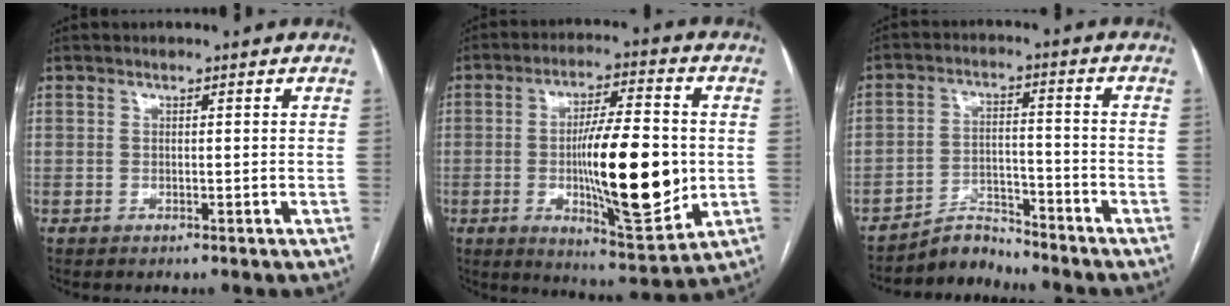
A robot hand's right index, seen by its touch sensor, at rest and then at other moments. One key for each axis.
{"total": 16.9, "fx": -1.6, "fy": 3.6, "fz": 16.4, "tx": -0.269, "ty": -0.008, "tz": -0.020}
{"total": 5.2, "fx": -5.0, "fy": 0.7, "fz": -1.0, "tx": 0.021, "ty": 0.011, "tz": -0.085}